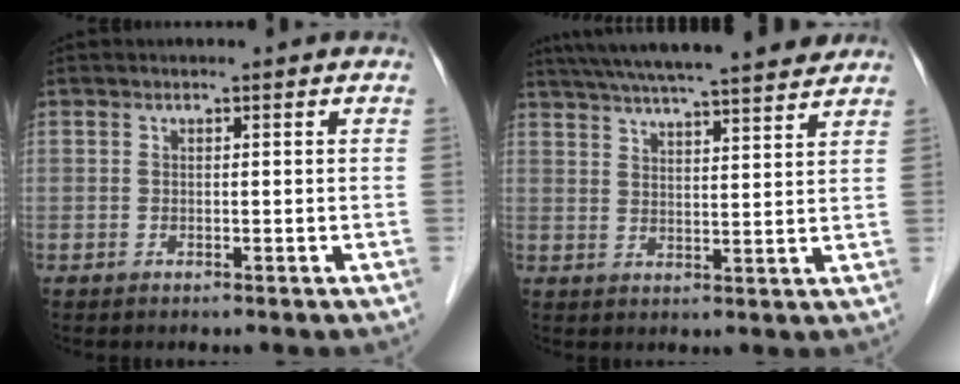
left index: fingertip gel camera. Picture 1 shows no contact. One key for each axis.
{"total": 19.7, "fx": 17.3, "fy": 1.6, "fz": 9.3, "tx": -0.159, "ty": 0.036, "tz": 0.245}